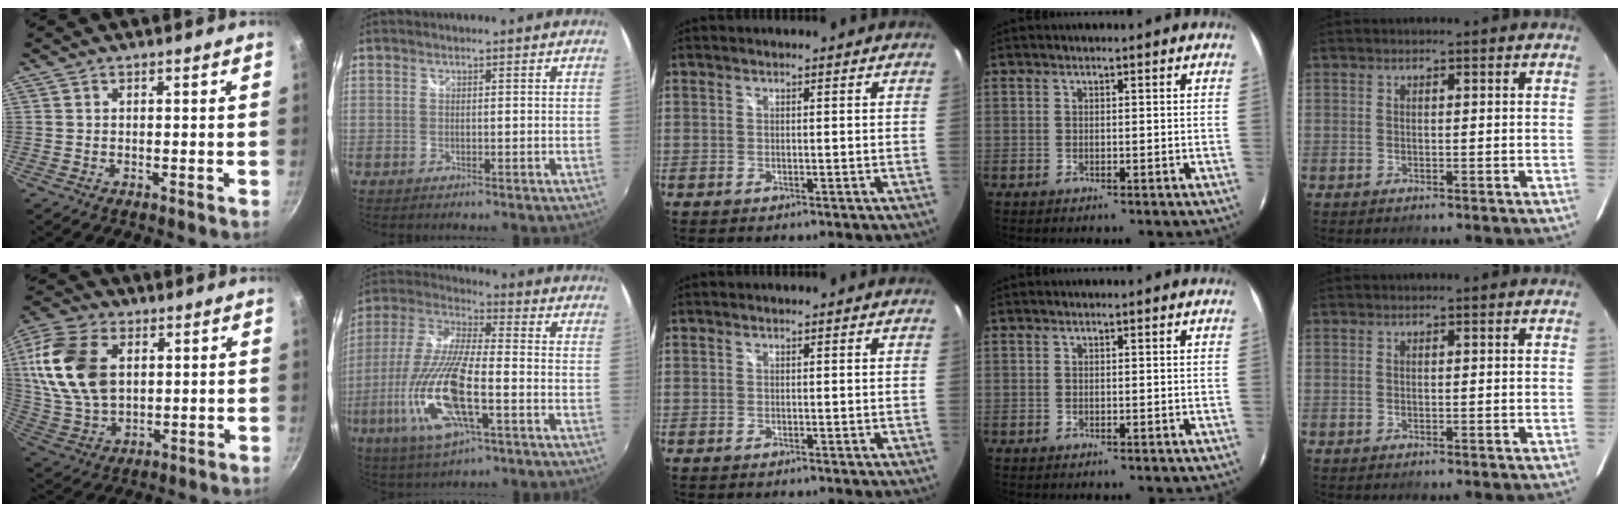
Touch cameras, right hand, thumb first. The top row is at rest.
{"thumb": {"total": 18.6, "force": [4.0, 12.3, 13.4], "torque": [-0.256, -0.002, 0.082]}, "index": {"total": 19.0, "force": [-6.5, 5.4, 17.0], "torque": [-0.356, -0.025, -0.126]}}